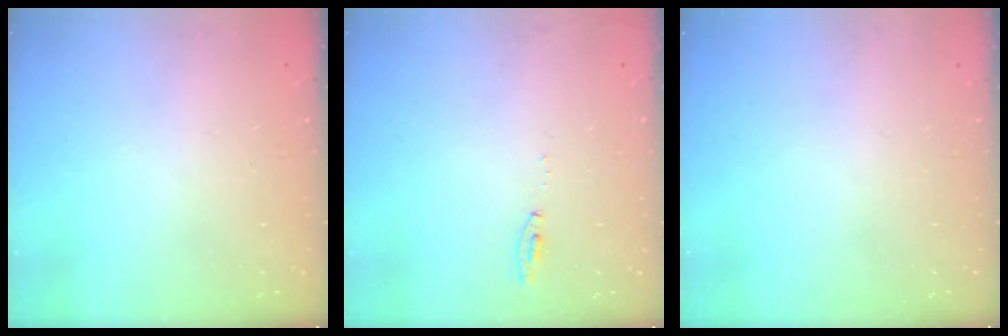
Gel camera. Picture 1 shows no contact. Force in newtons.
{"total": 4.6, "press": 4.6, "slide": 0.5}
{"total": 0.0}